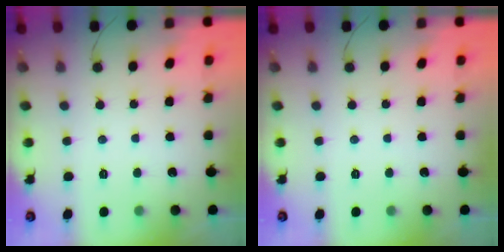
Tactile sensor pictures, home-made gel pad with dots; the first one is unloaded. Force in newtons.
{"total": 0.0}